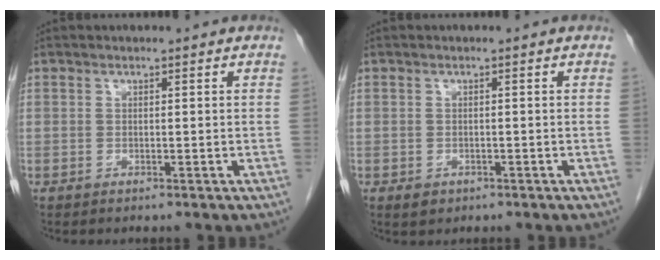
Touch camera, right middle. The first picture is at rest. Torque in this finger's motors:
{"motor_torque": [0.38, -0.14, 0.00, 0.01]}